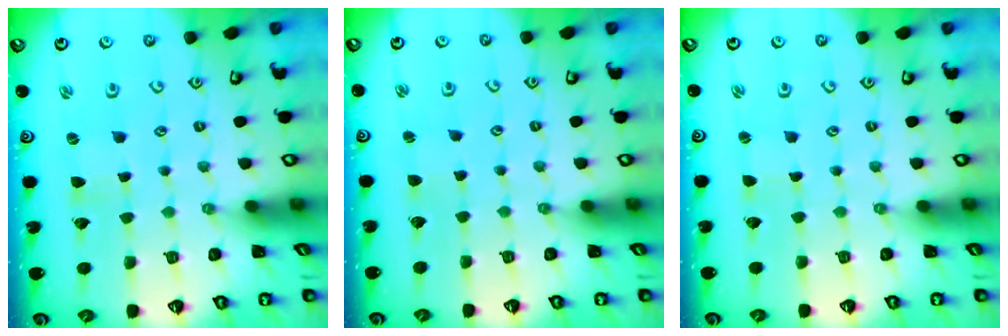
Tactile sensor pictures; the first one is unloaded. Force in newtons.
{"total": 1.8, "press": 1.8, "slide": 0.2}
{"total": 0.0}